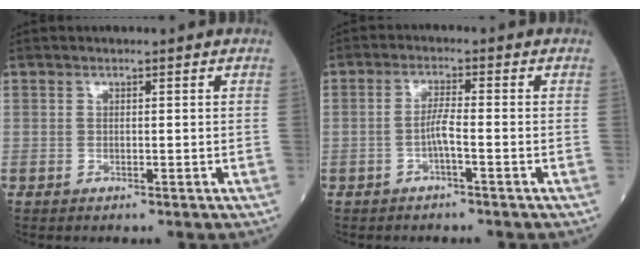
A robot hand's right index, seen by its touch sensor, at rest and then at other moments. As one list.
[{"total": 2.9, "force": [-1.2, 0.0, 2.6], "torque": [-0.050, 0.004, -0.025]}]